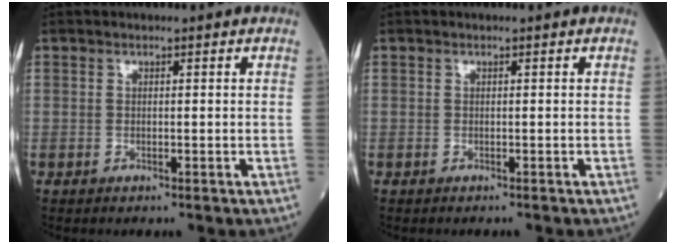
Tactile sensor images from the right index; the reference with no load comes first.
{"total": 0.6, "force": [-0.6, 0.1, 0.2], "torque": [0.000, 0.000, -0.010]}